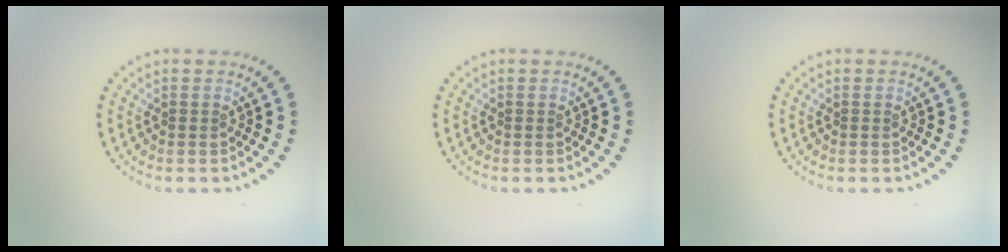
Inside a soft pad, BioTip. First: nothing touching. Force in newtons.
{"total": 0.0}
{"total": 0.0}